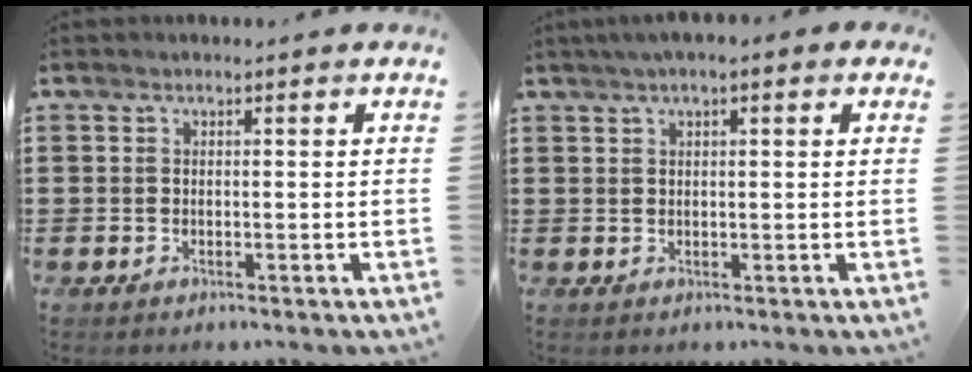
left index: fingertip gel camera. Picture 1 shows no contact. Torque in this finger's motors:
{"motor_torque": [2.14, 0.00, 1.05, 0.21]}